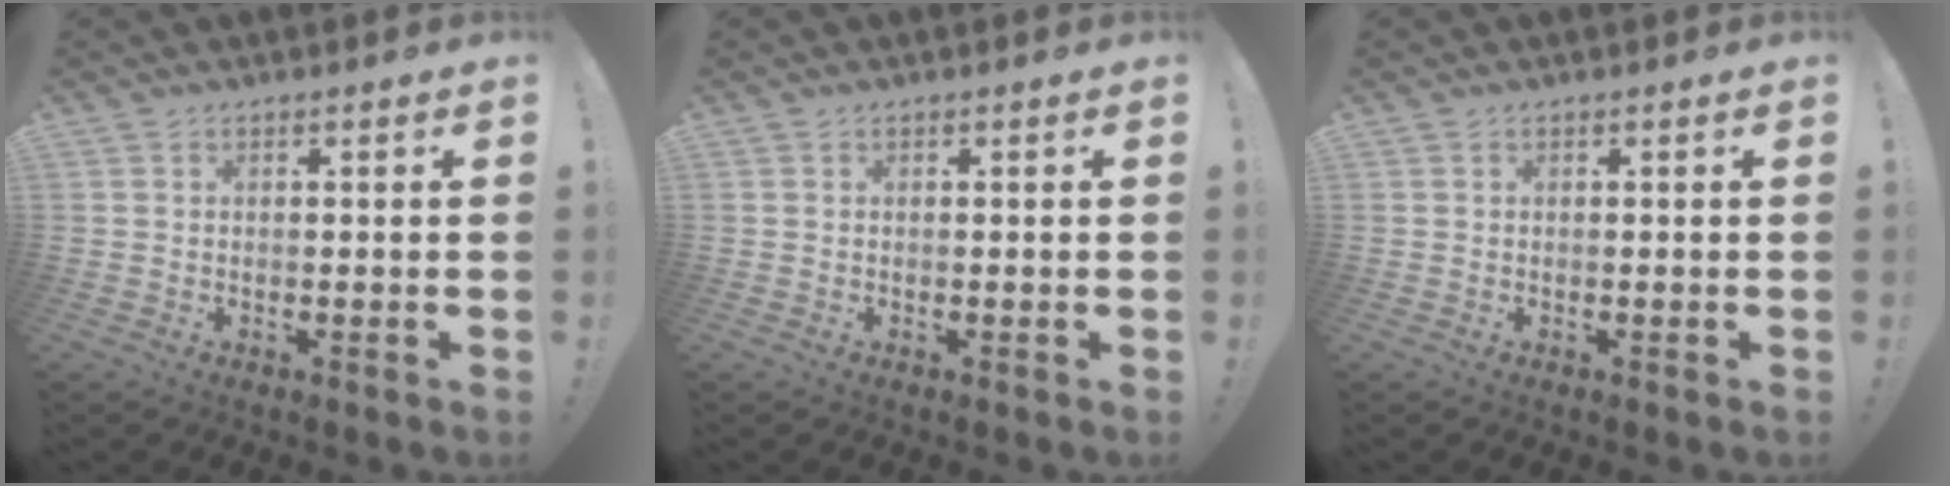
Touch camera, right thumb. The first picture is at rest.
{"total": 0.0}
{"total": 0.0}